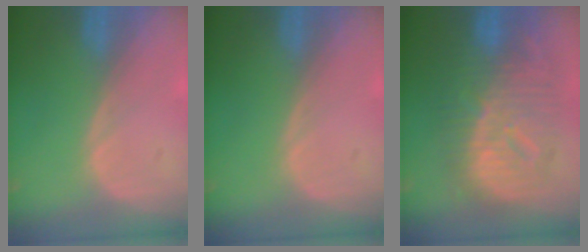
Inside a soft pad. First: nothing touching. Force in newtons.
{"total": 0.0}
{"total": 12.5, "press": 12.4, "slide": 1.1}